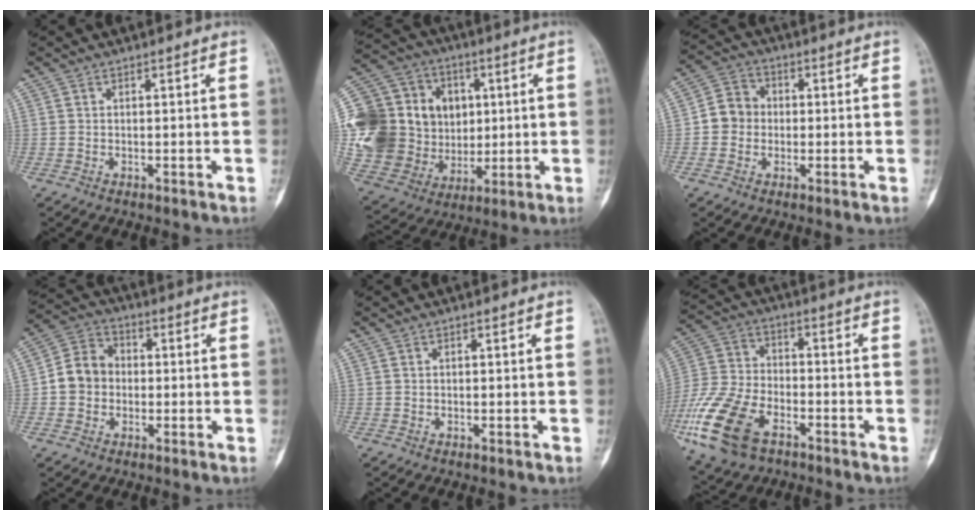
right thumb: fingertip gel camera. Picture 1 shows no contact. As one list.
[{"total": 25.4, "force": [2.4, 21.1, 14.0], "torque": [-0.261, 0.030, 0.066]}, {"total": 6.5, "force": [-0.4, 5.9, 2.6], "torque": [-0.019, 0.018, -0.019]}, {"total": 8.3, "force": [-0.6, 7.2, 4.0], "torque": [-0.047, 0.028, -0.024]}, {"total": 0.0}, {"total": 17.7, "force": [-8.5, 10.1, 11.8], "torque": [-0.251, 0.016, -0.162]}]